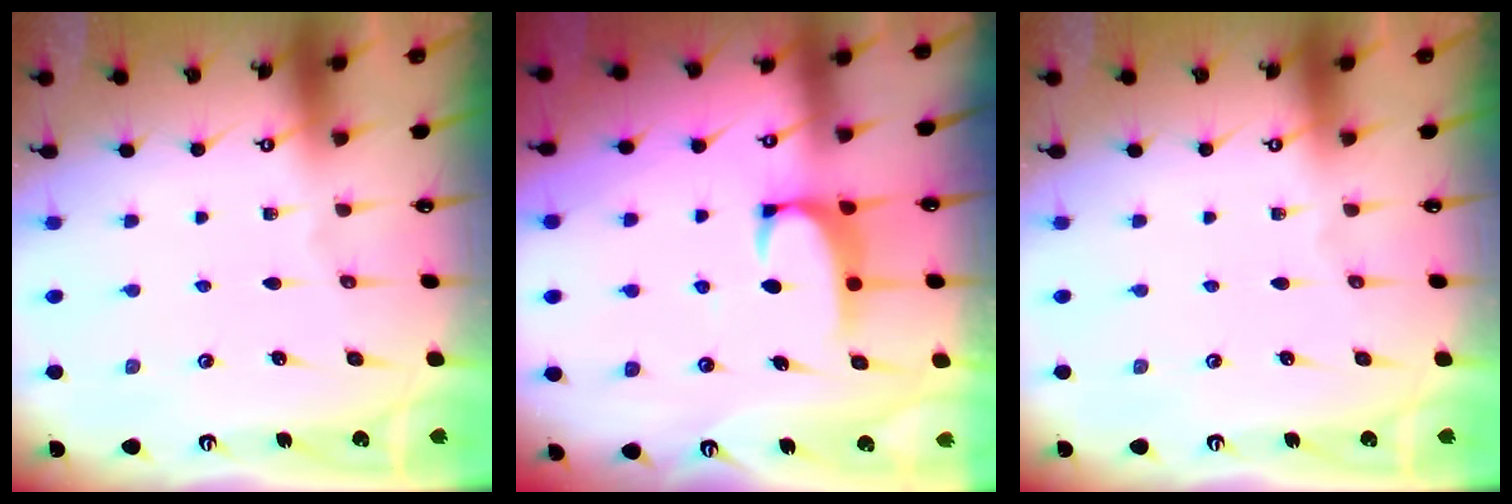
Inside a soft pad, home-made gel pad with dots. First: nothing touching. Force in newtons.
{"total": 1.6, "press": 1.6, "slide": 0.4}
{"total": 0.0}